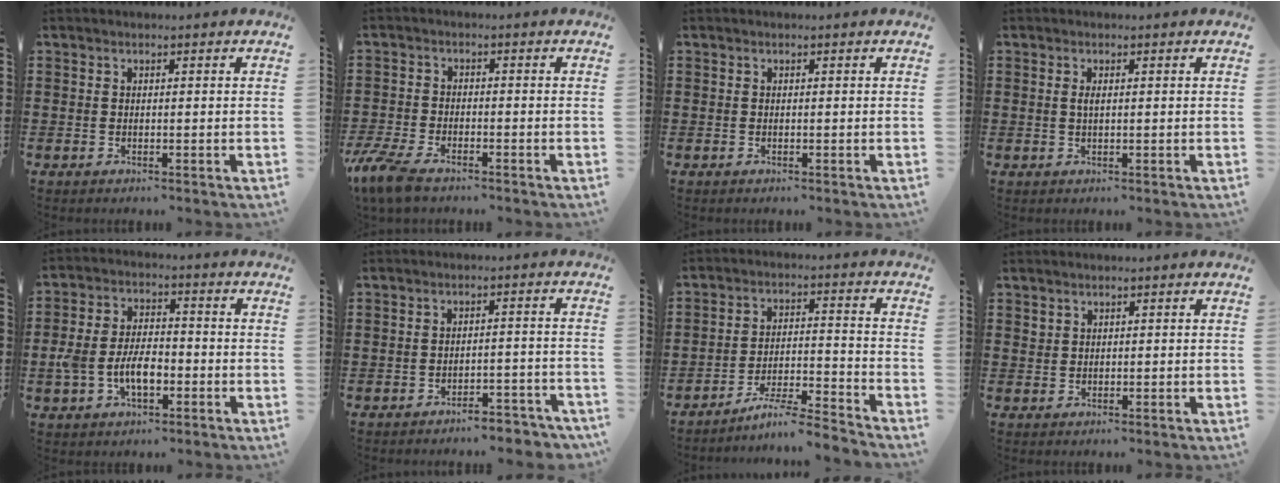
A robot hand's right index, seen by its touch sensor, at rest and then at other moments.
{"total": 4.7, "force": [-4.0, 0.9, 2.3], "torque": [-0.075, -0.013, -0.085]}
{"total": 0.0}
{"total": 1.1, "force": [0.2, 0.3, 1.0], "torque": [-0.021, 0.002, 0.002]}
{"total": 6.8, "force": [-2.2, 3.8, 5.2], "torque": [-0.124, 0.002, -0.048]}
{"total": 3.7, "force": [-3.6, 0.3, 0.8], "torque": [-0.016, 0.003, -0.074]}
{"total": 6.4, "force": [-5.9, -0.2, 2.6], "torque": [-0.056, -0.011, -0.115]}
{"total": 1.1, "force": [0.8, 0.7, 0.1], "torque": [-0.004, 0.002, 0.016]}